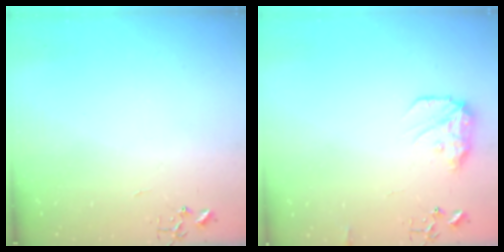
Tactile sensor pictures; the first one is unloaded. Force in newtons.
{"total": 10.8, "press": 10.8, "slide": 0.4}